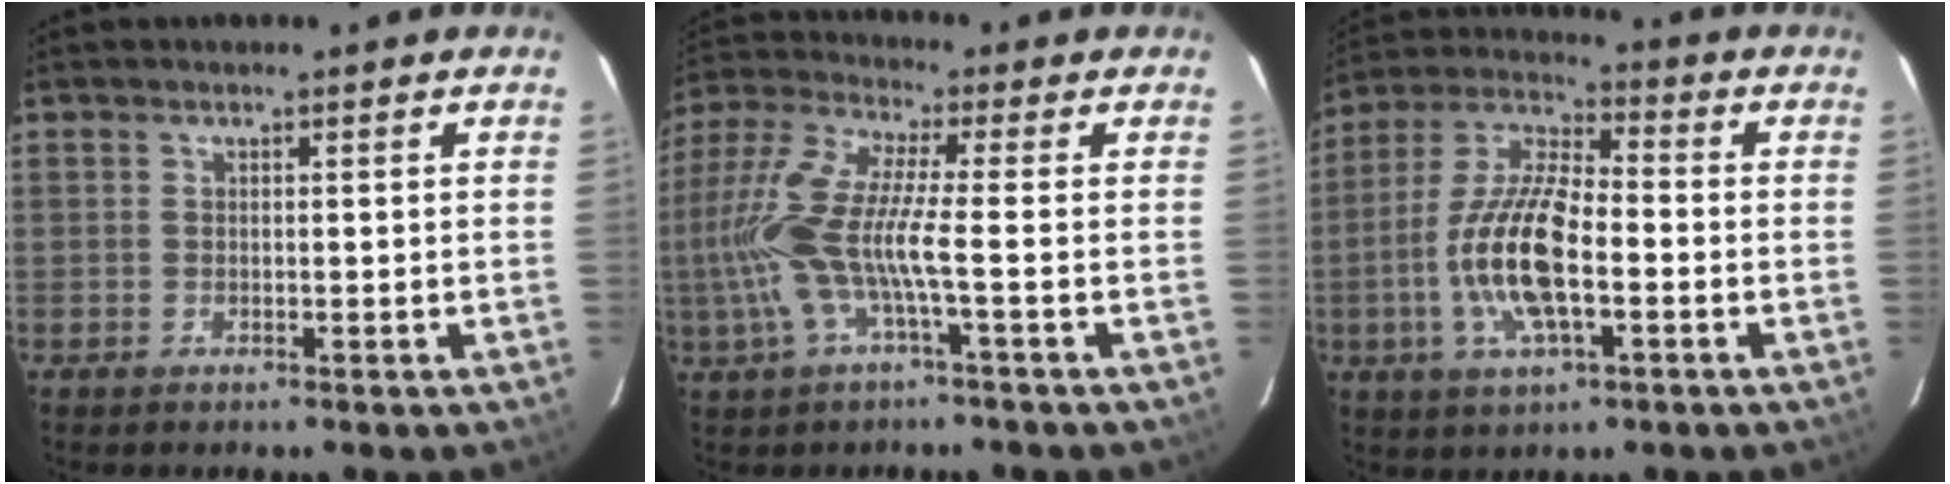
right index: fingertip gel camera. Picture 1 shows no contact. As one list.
[{"total": 12.1, "force": [-3.0, 0.5, 11.8], "torque": [-0.241, -0.006, -0.057]}, {"total": 15.0, "force": [-3.6, 5.3, 13.5], "torque": [-0.281, 0.000, -0.072]}]